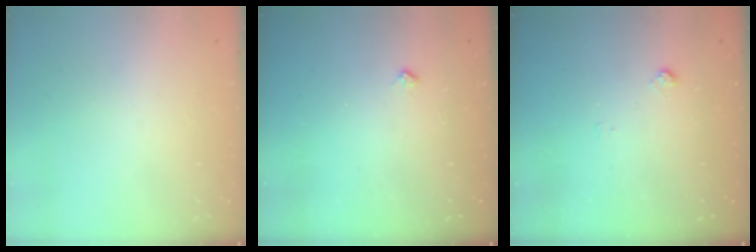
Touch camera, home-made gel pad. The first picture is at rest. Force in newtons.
{"total": 5.1, "press": 5.1, "slide": 0.7}
{"total": 6.9, "press": 6.9, "slide": 0.6}